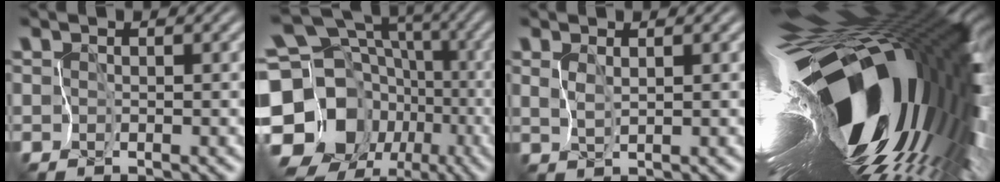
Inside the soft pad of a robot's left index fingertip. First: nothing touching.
{"total": 18.8, "force": [-5.1, 15.3, 9.7], "torque": [-0.207, -0.009, -0.085]}
{"total": 0.9, "force": [0.5, -0.8, 0.2], "torque": [-0.025, -0.006, 0.025]}
{"total": 20.0, "force": [-1.1, 7.1, 18.6], "torque": [-0.331, -0.049, -0.014]}